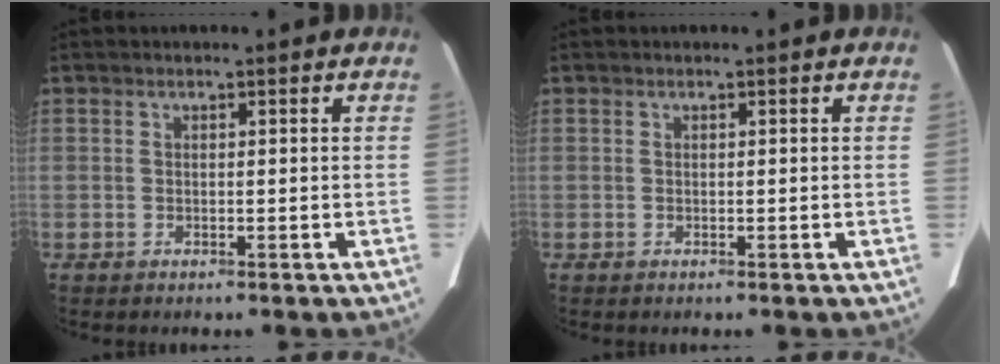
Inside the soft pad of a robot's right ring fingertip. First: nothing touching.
{"total": 0.0}